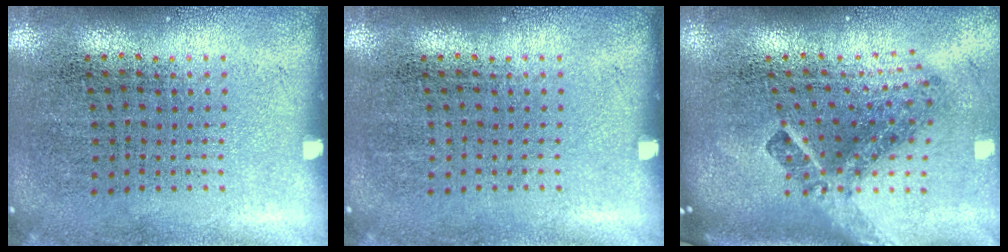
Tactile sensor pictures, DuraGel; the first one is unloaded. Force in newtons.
{"total": 0.0}
{"total": 2.9, "press": 1.7, "slide": 2.3}